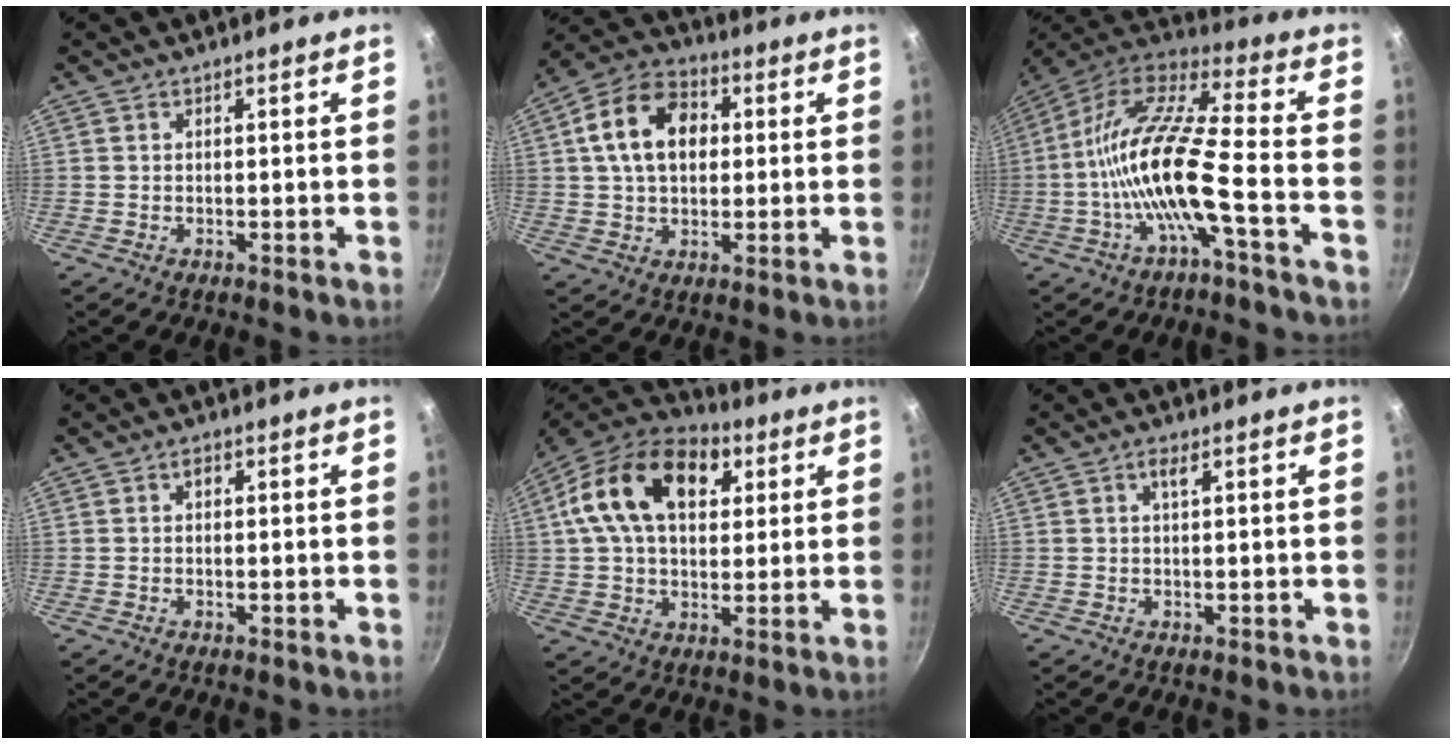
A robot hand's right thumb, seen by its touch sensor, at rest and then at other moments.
{"total": 13.8, "force": [2.5, 9.7, 9.5], "torque": [-0.137, 0.018, 0.028]}
{"total": 17.5, "force": [-4.8, 3.8, 16.4], "torque": [-0.309, 0.042, -0.105]}
{"total": 1.4, "force": [0.4, 1.0, 0.9], "torque": [-0.011, 0.001, 0.004]}
{"total": 20.0, "force": [6.4, 12.9, 14.0], "torque": [-0.220, 0.007, 0.094]}
{"total": 1.9, "force": [0.8, 0.6, 1.6], "torque": [-0.029, 0.001, 0.014]}